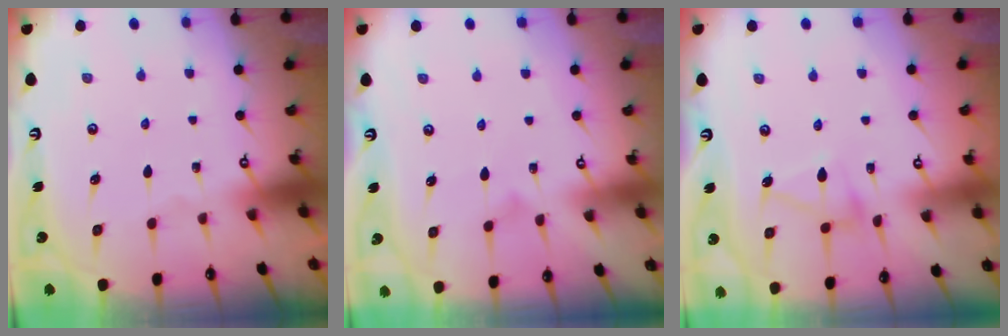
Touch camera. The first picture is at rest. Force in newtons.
{"total": 6.9, "press": 6.9, "slide": 0.4}
{"total": 8.7, "press": 8.6, "slide": 0.6}